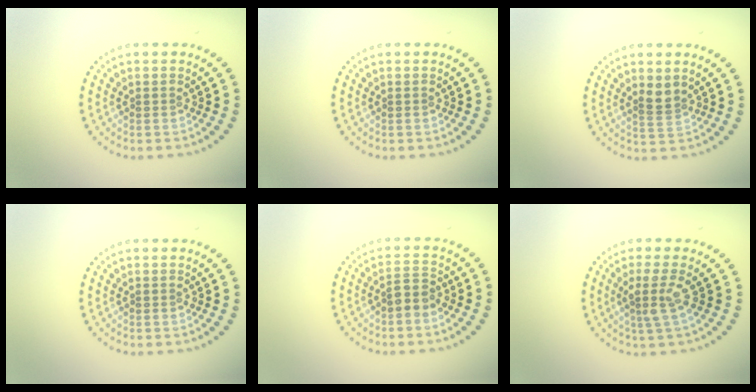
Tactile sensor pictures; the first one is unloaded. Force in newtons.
{"total": 0.0}
{"total": 1.8, "press": 1.5, "slide": 1.1}
{"total": 0.0}
{"total": 1.7, "press": 1.5, "slide": 0.8}
{"total": 2.5, "press": 1.8, "slide": 1.7}